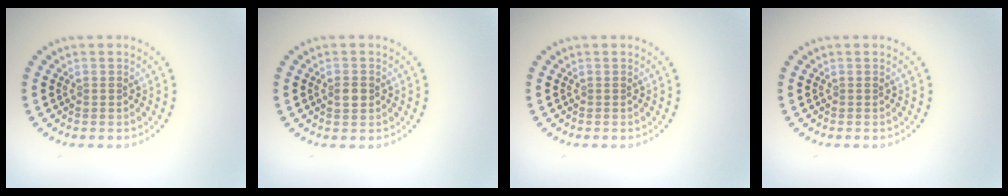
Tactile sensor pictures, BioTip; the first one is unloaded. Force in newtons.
{"total": 1.4, "press": 1.4, "slide": 0.2}
{"total": 0.0}
{"total": 0.0}